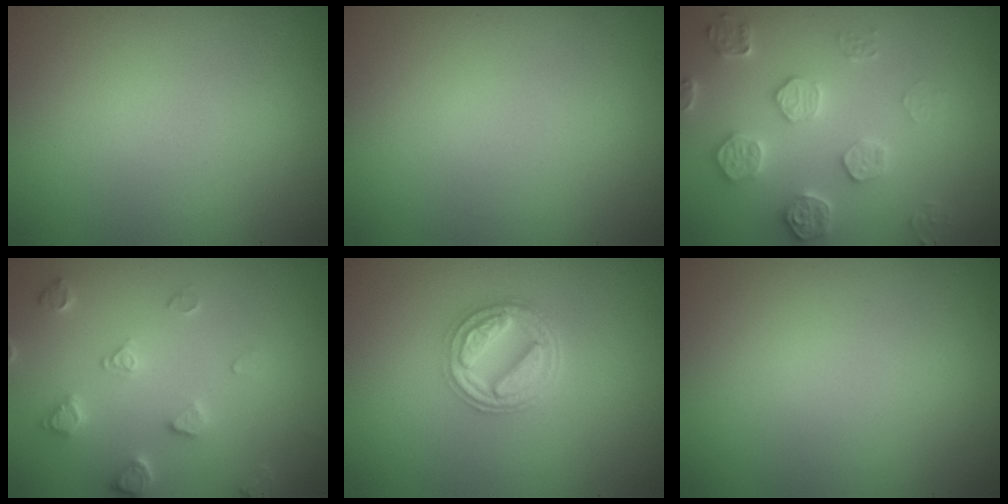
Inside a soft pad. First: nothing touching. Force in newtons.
{"total": 0.0}
{"total": 4.0, "press": 3.9, "slide": 0.9}
{"total": 2.9, "press": 2.8, "slide": 0.7}
{"total": 4.2, "press": 3.5, "slide": 2.3}
{"total": 0.0}